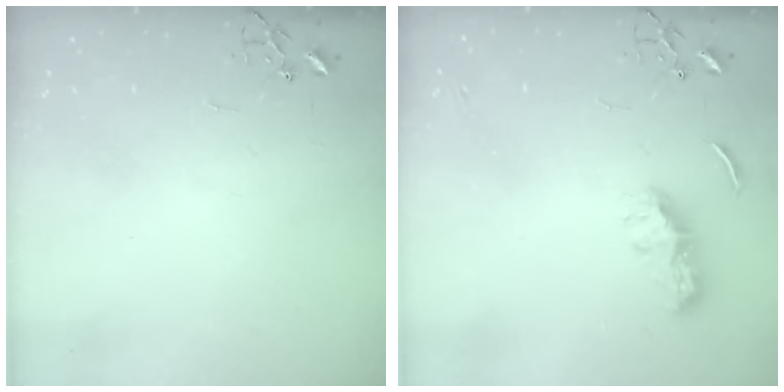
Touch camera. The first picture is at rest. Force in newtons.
{"total": 8.1, "press": 8.1, "slide": 0.6}